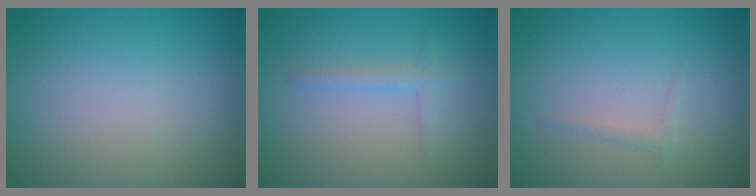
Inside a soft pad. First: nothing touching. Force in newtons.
{"total": 1.4, "press": 1.4, "slide": 0.1}
{"total": 0.8, "press": 0.8, "slide": 0.1}